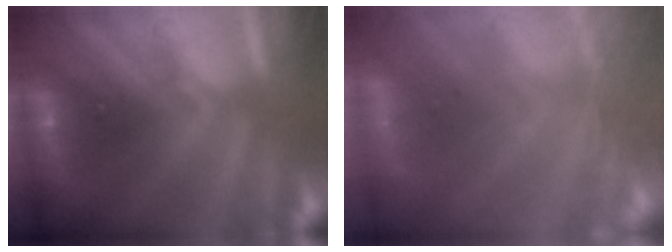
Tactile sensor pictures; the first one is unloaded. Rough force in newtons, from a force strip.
{"total": 10.1}